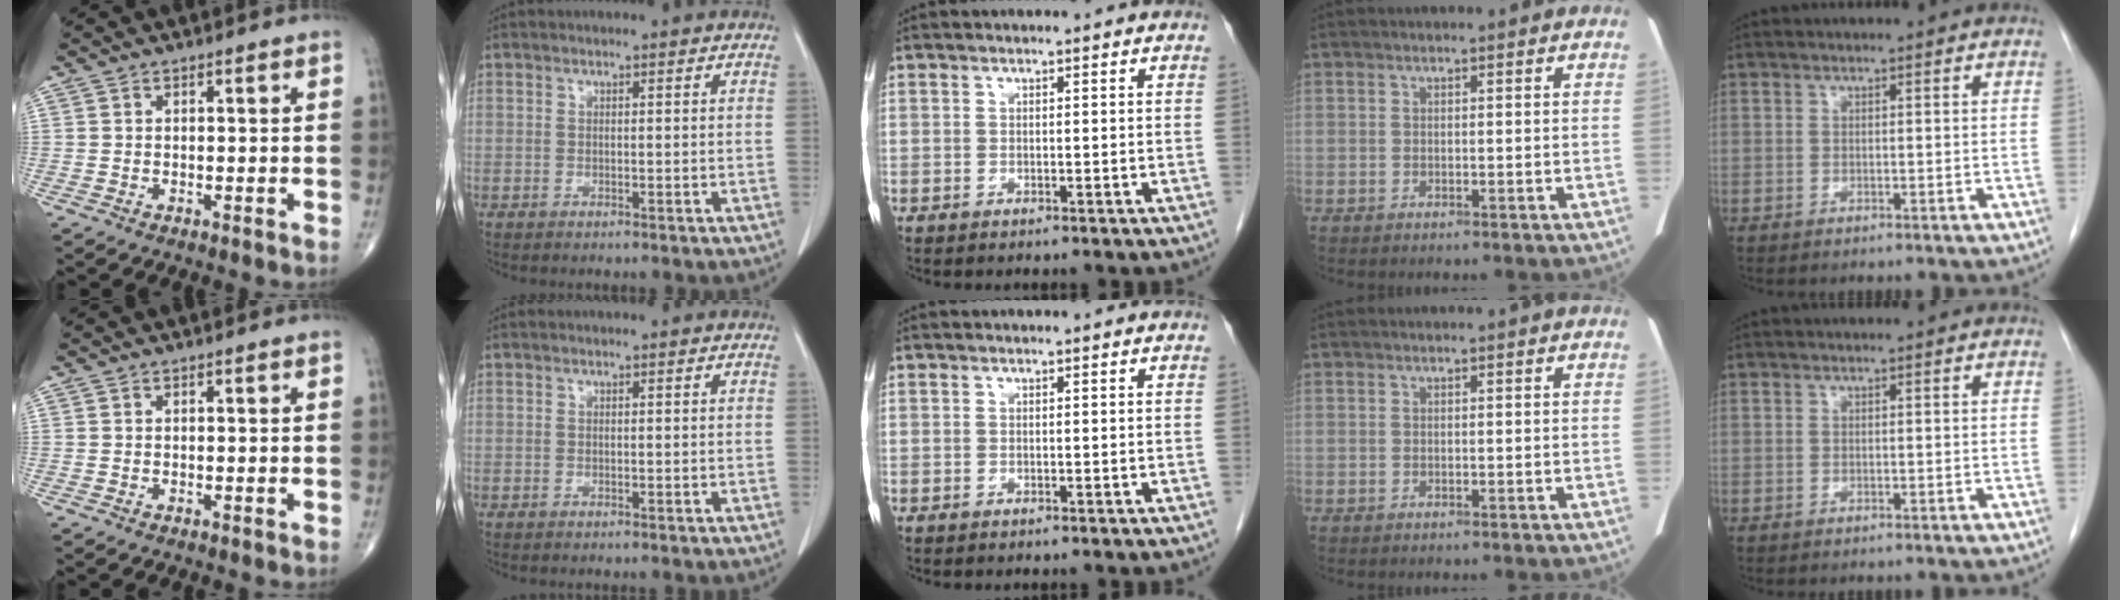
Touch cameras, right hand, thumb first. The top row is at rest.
{}